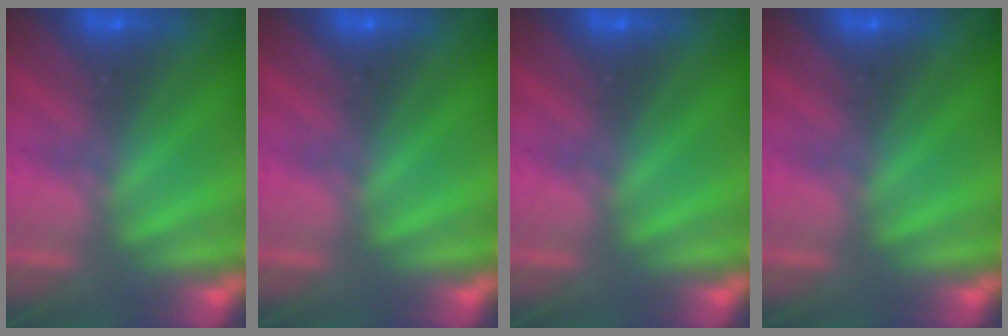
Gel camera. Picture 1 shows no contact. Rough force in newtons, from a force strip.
{"total": 0.0}
{"total": 0.0}
{"total": 0.0}